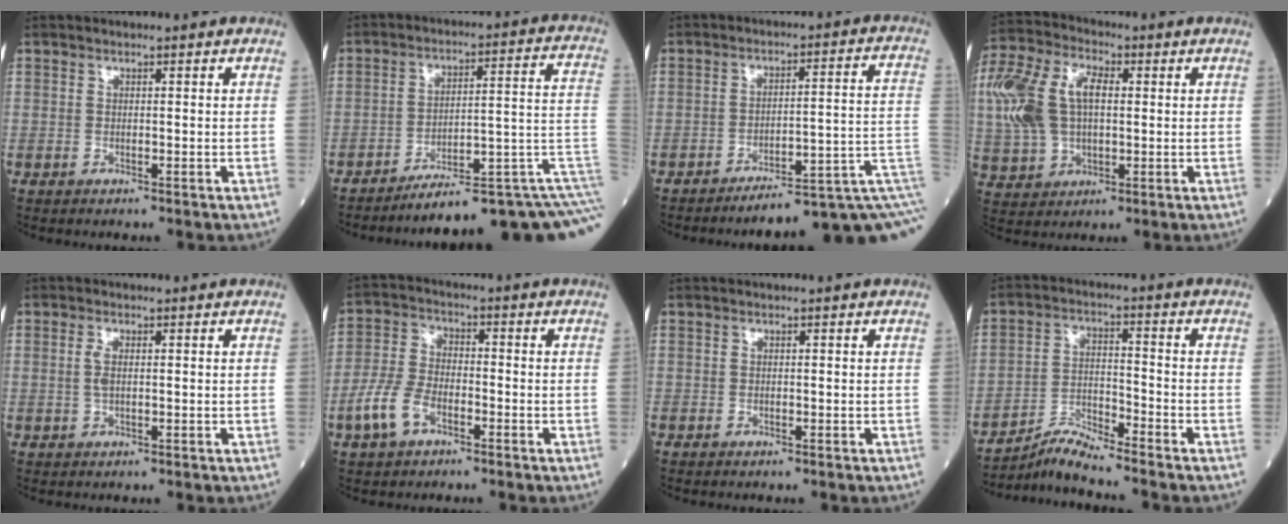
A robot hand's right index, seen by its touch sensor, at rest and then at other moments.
{"total": 17.6, "force": [-13.5, 0.6, 11.2], "torque": [-0.065, 0.055, -0.184]}
{"total": 14.0, "force": [-11.0, -0.7, 8.6], "torque": [-0.044, 0.043, -0.147]}
{"total": 15.5, "force": [2.0, 9.3, 12.2], "torque": [-0.296, 0.029, 0.043]}
{"total": 2.0, "force": [0.3, 0.8, 1.9], "torque": [-0.043, 0.000, 0.007]}
{"total": 7.1, "force": [-3.5, 3.8, 4.8], "torque": [-0.115, 0.007, -0.072]}
{"total": 0.0}
{"total": 5.8, "force": [-5.6, -1.2, 1.0], "torque": [-0.030, -0.013, -0.104]}